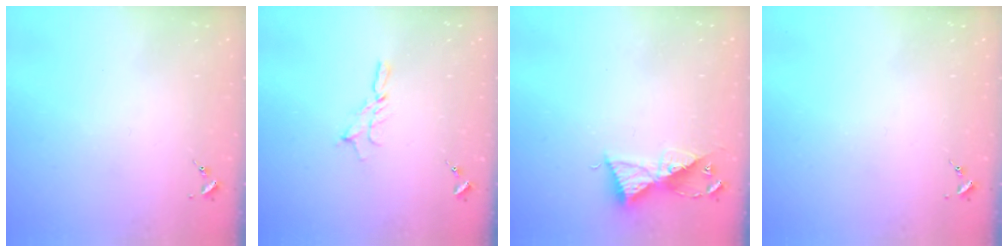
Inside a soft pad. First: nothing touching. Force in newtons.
{"total": 5.6, "press": 5.6, "slide": 0.2}
{"total": 8.8, "press": 8.7, "slide": 0.5}
{"total": 0.0}